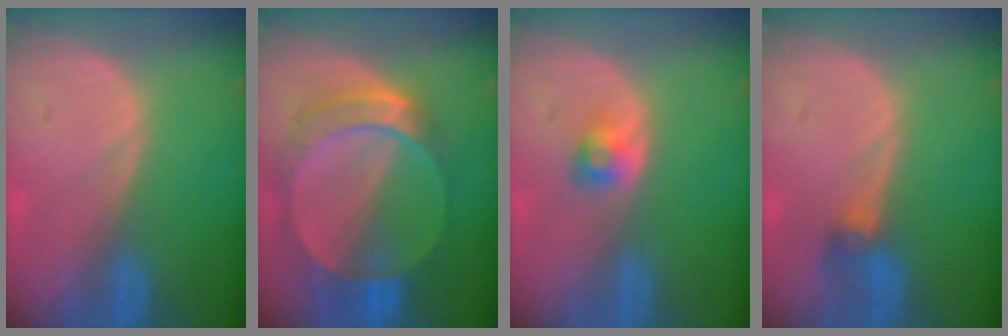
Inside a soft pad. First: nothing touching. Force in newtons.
{"total": 8.9, "press": 7.9, "slide": 4.0}
{"total": 2.6, "press": 2.3, "slide": 1.2}
{"total": 2.8, "press": 2.6, "slide": 1.1}